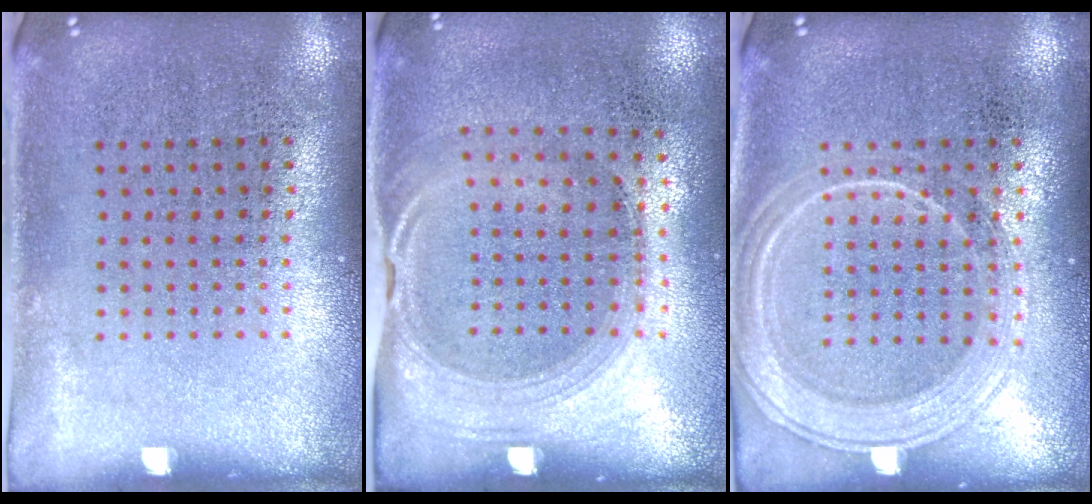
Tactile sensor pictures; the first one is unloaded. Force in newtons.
{"total": 1.5, "press": 1.2, "slide": 0.8}
{"total": 3.0, "press": 2.9, "slide": 0.5}